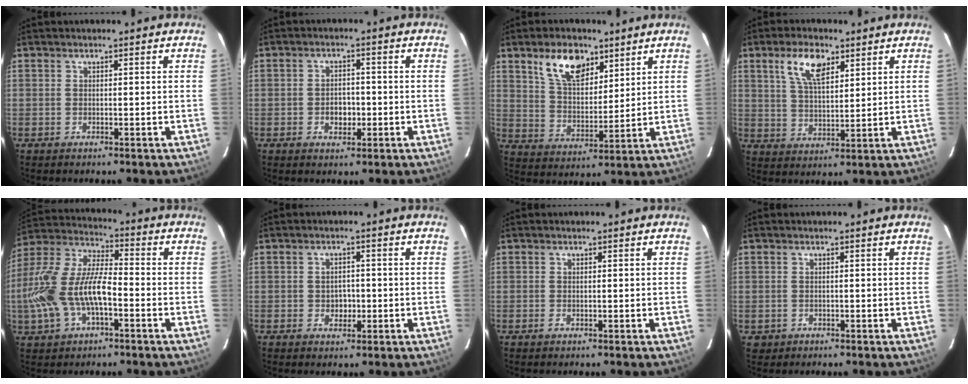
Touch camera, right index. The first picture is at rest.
{"total": 3.7, "force": [-1.1, 2.7, 2.3], "torque": [-0.041, 0.005, -0.012]}
{"total": 11.0, "force": [6.6, 5.9, 6.5], "torque": [-0.112, 0.012, 0.125]}
{"total": 8.2, "force": [4.5, 3.7, 5.9], "torque": [-0.112, 0.012, 0.086]}
{"total": 16.1, "force": [-4.3, 7.1, 13.8], "torque": [-0.294, 0.005, -0.082]}
{"total": 2.8, "force": [-0.6, 2.5, 1.3], "torque": [-0.021, 0.006, -0.005]}
{"total": 0.5, "force": [-0.2, 0.4, 0.2], "torque": [-0.004, 0.000, -0.003]}
{"total": 1.9, "force": [-0.3, 1.8, 0.3], "torque": [-0.005, 0.002, -0.001]}